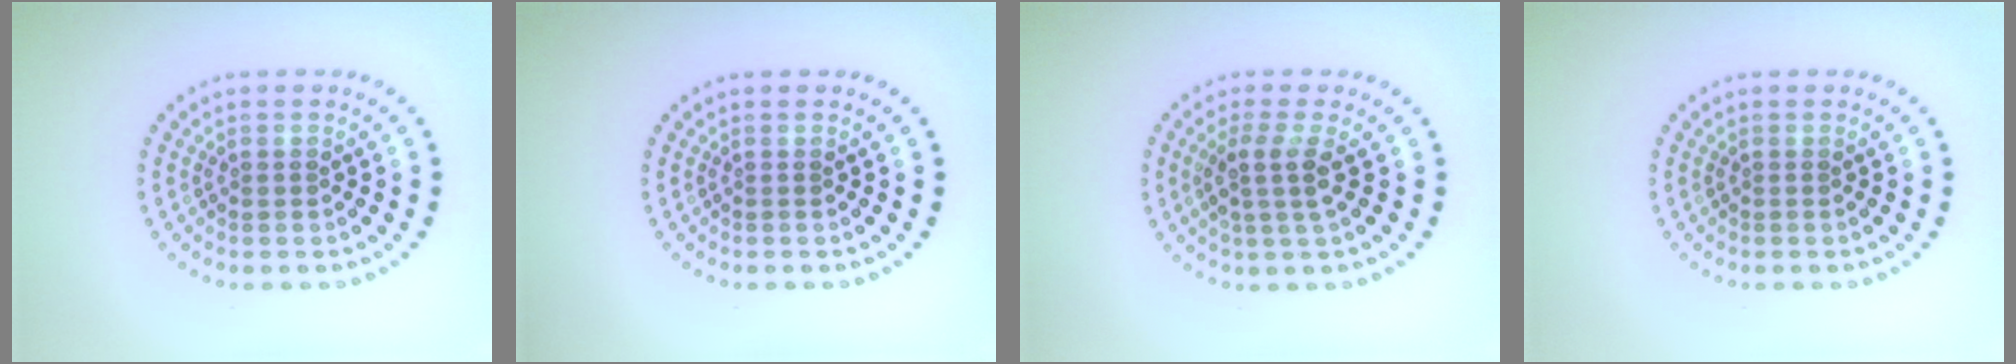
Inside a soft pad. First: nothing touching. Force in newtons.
{"total": 0.0}
{"total": 2.7, "press": 2.1, "slide": 1.6}
{"total": 0.0}